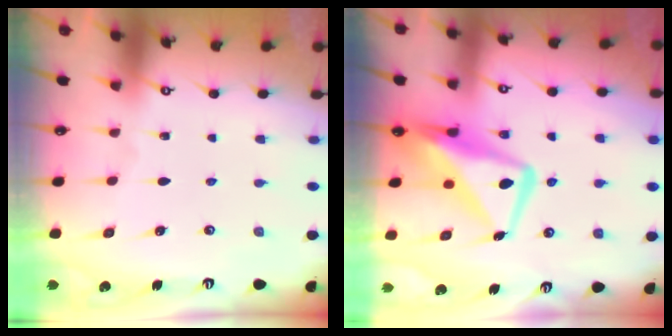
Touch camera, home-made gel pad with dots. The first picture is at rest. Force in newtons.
{"total": 14.5, "press": 14.5, "slide": 1.5}